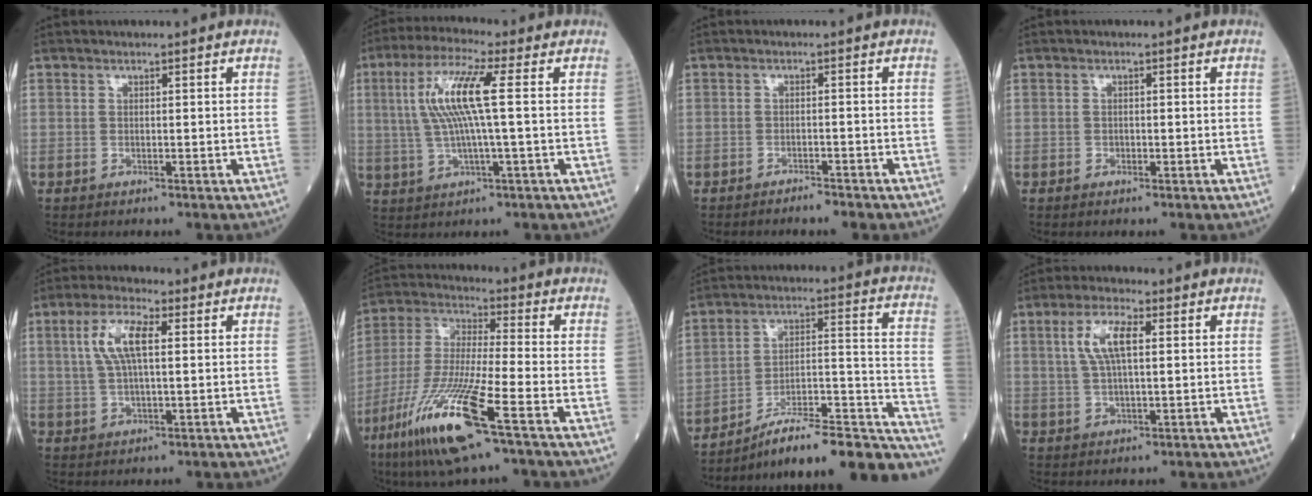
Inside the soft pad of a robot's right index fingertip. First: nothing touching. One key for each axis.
{"total": 9.7, "fx": 1.5, "fy": 0.2, "fz": 9.6, "tx": -0.206, "ty": 0.014, "tz": 0.030}
{"total": 2.2, "fx": -2.1, "fy": 0.2, "fz": 0.8, "tx": -0.015, "ty": -0.001, "tz": -0.027}
{"total": 0.6, "fx": -0.2, "fy": 0.5, "fz": 0.2, "tx": 0.001, "ty": 0.003, "tz": -0.003}
{"total": 7.1, "fx": 1.8, "fy": 1.9, "fz": 6.6, "tx": -0.144, "ty": 0.012, "tz": 0.038}
{"total": 16.3, "fx": -8.4, "fy": 0.7, "fz": 13.9, "tx": -0.302, "ty": -0.039, "tz": -0.163}
{"total": 23.2, "fx": -19.0, "fy": 4.0, "fz": 12.8, "tx": -0.103, "ty": 0.038, "tz": -0.279}
{"total": 6.5, "fx": 1.8, "fy": 1.8, "fz": 6.0, "tx": -0.130, "ty": 0.011, "tz": 0.039}